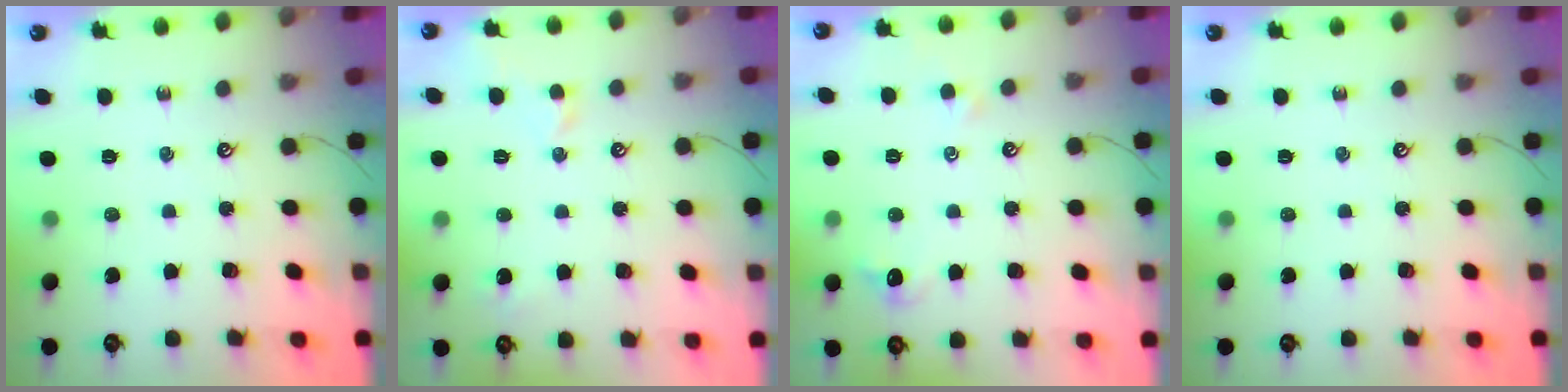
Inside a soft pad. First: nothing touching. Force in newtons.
{"total": 0.5, "press": 0.1, "slide": 0.5}
{"total": 1.0, "press": 0.5, "slide": 0.8}
{"total": 0.0}